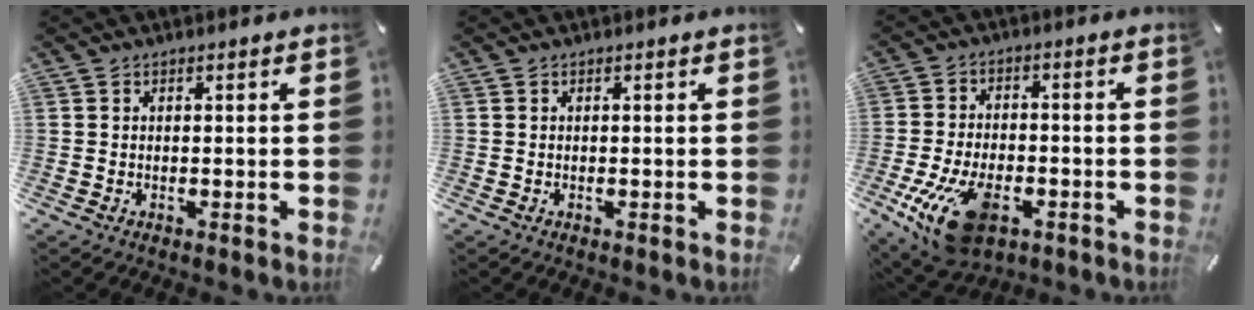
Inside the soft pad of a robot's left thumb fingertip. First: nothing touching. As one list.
[{"total": 0.0}, {"total": 14.8, "force": [-6.3, 8.1, 10.6], "torque": [-0.206, 0.018, -0.104]}]